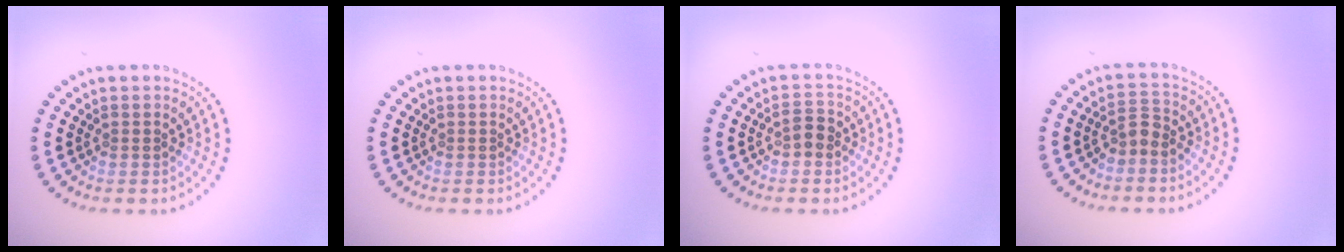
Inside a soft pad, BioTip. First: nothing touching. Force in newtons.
{"total": 0.0}
{"total": 1.7, "press": 1.6, "slide": 0.5}
{"total": 1.9, "press": 1.4, "slide": 1.2}